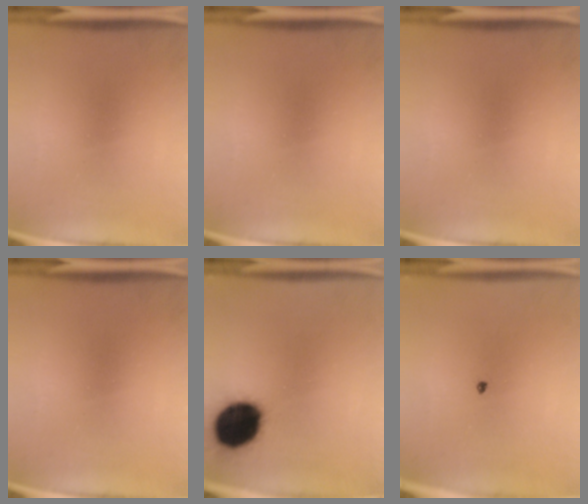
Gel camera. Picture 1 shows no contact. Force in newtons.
{"total": 0.0}
{"total": 0.0}
{"total": 0.0}
{"total": 19.3}
{"total": 0.6}